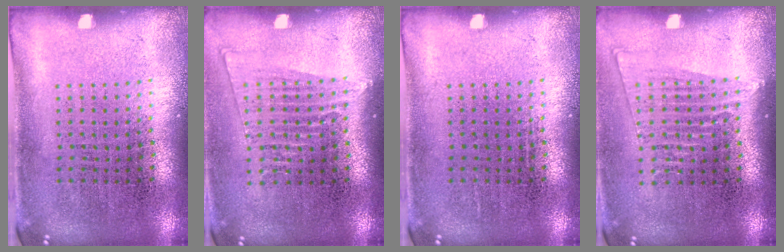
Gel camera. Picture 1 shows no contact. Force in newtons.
{"total": 1.3, "press": 1.2, "slide": 0.7}
{"total": 0.0}
{"total": 1.3, "press": 1.2, "slide": 0.7}